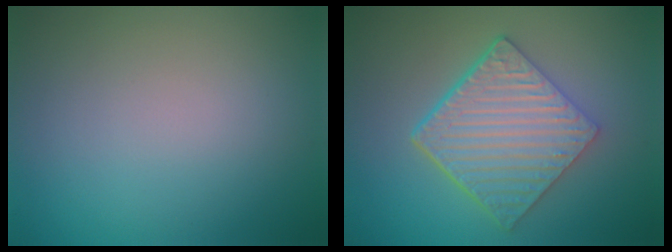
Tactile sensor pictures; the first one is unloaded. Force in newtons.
{"total": 6.6, "press": 4.7, "slide": 4.7}